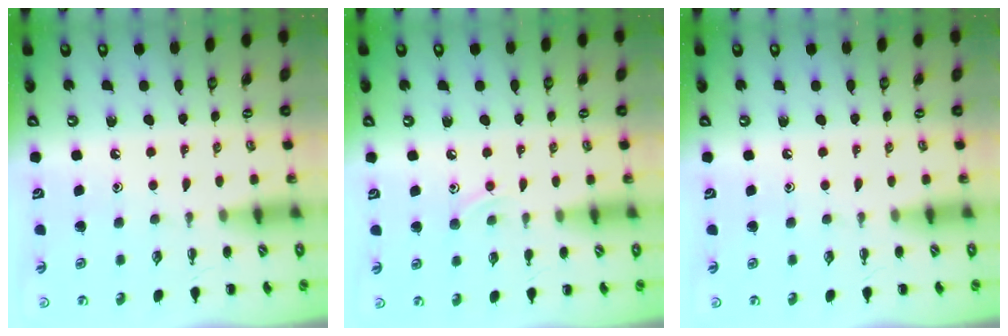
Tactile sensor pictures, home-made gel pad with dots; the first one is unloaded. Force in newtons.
{"total": 7.2, "press": 7.1, "slide": 1.6}
{"total": 0.0}